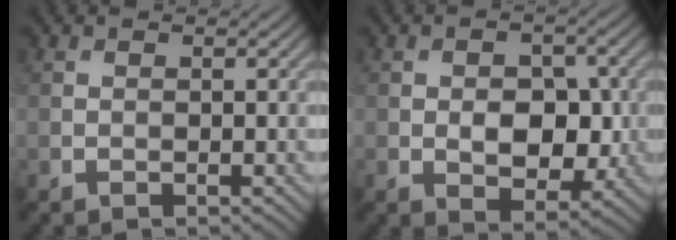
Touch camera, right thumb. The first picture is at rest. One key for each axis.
{"total": 6.0, "fx": -0.6, "fy": 3.8, "fz": 4.6, "tx": -0.073, "ty": -0.010, "tz": -0.012}